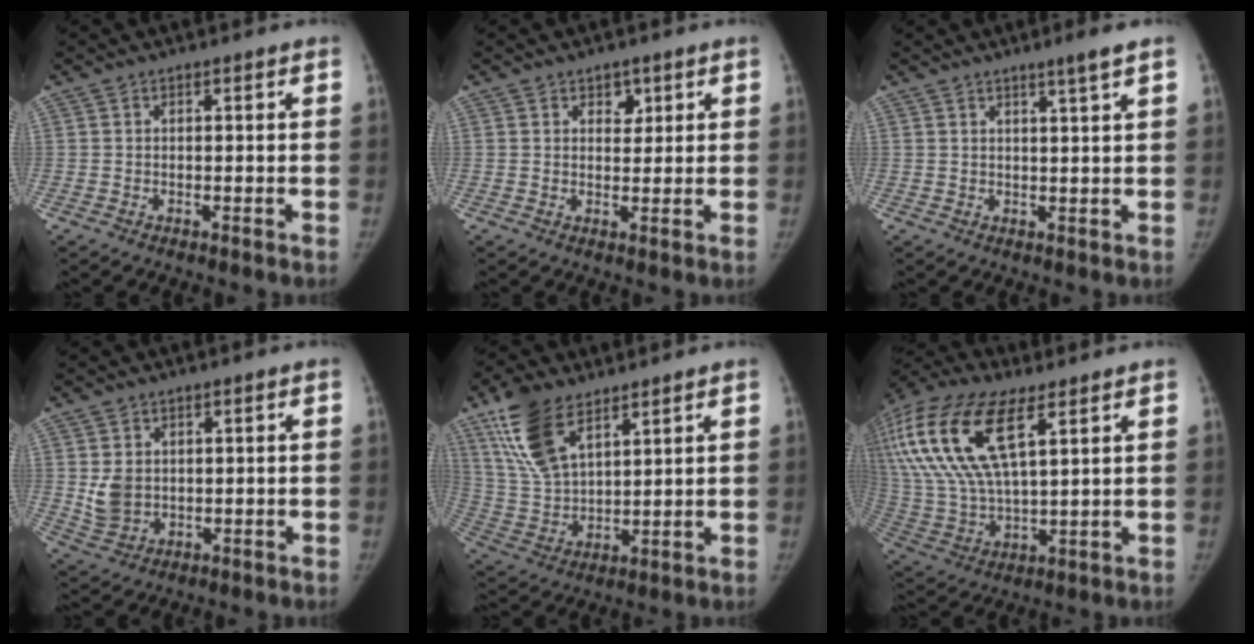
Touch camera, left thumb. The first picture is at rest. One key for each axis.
{"total": 3.0, "fx": 1.7, "fy": 2.1, "fz": 1.4, "tx": 0.003, "ty": -0.010, "tz": 0.025}
{"total": 3.3, "fx": 2.2, "fy": -0.5, "fz": 2.4, "tx": -0.039, "ty": -0.016, "tz": 0.038}
{"total": 5.5, "fx": 0.8, "fy": 4.4, "fz": 3.1, "tx": -0.044, "ty": -0.011, "tz": 0.029}
{"total": 13.9, "fx": 8.4, "fy": 6.5, "fz": 8.9, "tx": -0.165, "ty": -0.027, "tz": 0.171}
{"total": 25.2, "fx": 10.2, "fy": 11.2, "fz": 20.1, "tx": -0.455, "ty": 0.003, "tz": 0.193}